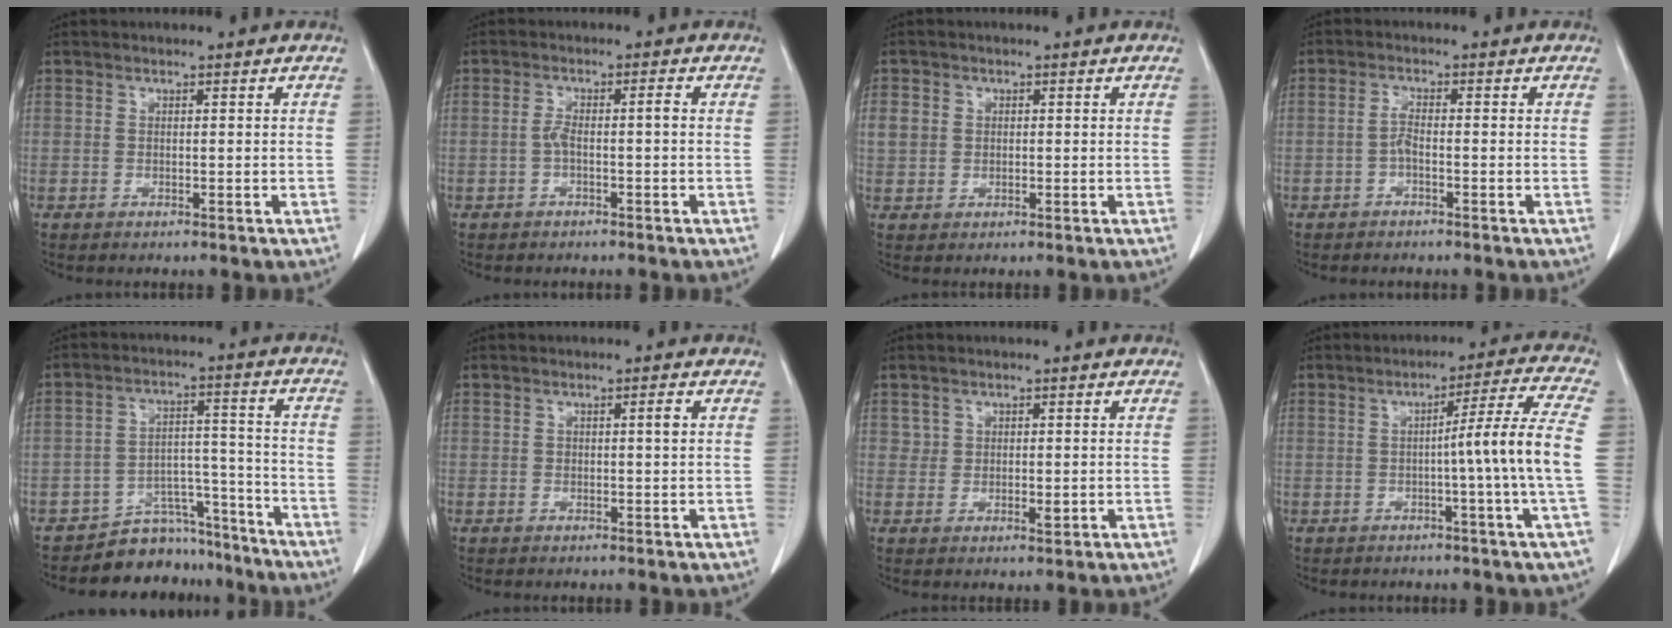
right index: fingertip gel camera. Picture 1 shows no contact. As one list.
[{"total": 2.7, "force": [-0.6, 0.4, 2.6], "torque": [-0.049, 0.010, -0.010]}, {"total": 3.3, "force": [0.5, 3.0, 1.3], "torque": [-0.027, 0.012, 0.015]}, {"total": 1.8, "force": [-0.8, 0.4, 1.6], "torque": [-0.031, 0.003, -0.017]}, {"total": 8.8, "force": [-7.9, 3.9, 0.0], "torque": [0.023, 0.067, -0.121]}, {"total": 1.2, "force": [0.2, 0.1, 1.2], "torque": [-0.018, 0.002, 0.004]}, {"total": 2.0, "force": [0.4, 1.7, 1.0], "torque": [-0.011, -0.003, 0.008]}, {"total": 9.8, "force": [-1.1, -2.5, 9.4], "torque": [-0.129, 0.004, -0.015]}]